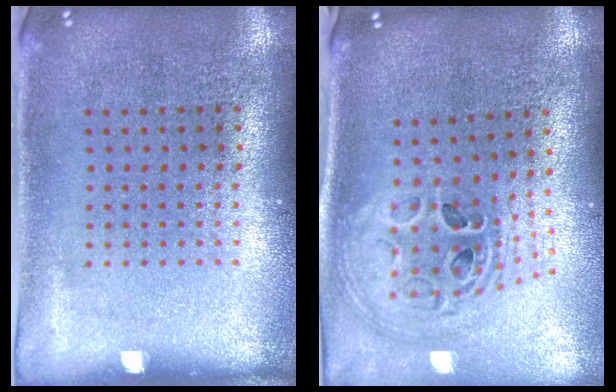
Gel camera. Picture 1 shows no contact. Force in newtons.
{"total": 1.7, "press": 1.5, "slide": 0.9}